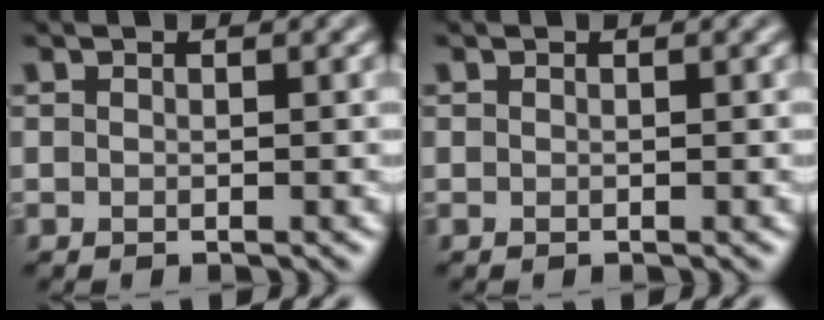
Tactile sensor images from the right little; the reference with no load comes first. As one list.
[{"total": 0.0}]